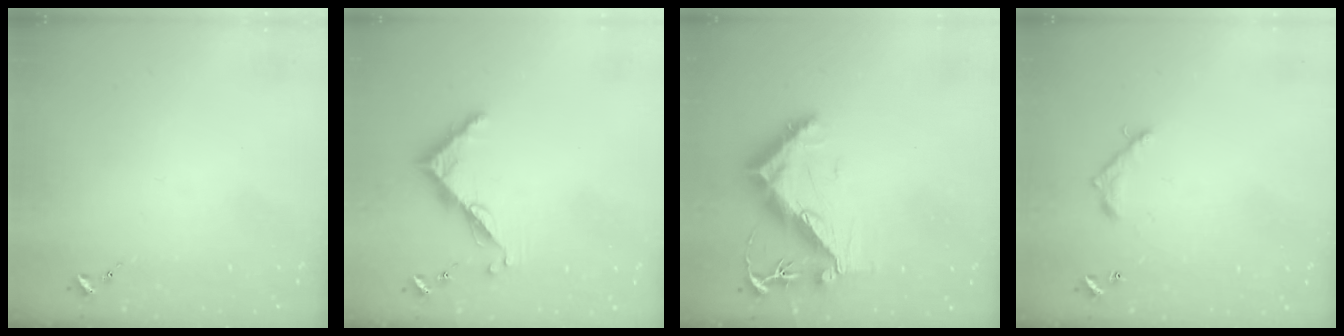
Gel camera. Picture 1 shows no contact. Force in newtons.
{"total": 7.2, "press": 7.2, "slide": 0.3}
{"total": 11.0, "press": 10.9, "slide": 1.0}
{"total": 7.3, "press": 7.3, "slide": 0.6}